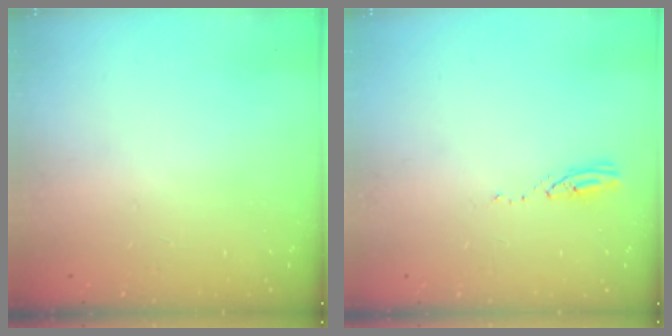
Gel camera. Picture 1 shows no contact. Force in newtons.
{"total": 3.2, "press": 3.2, "slide": 0.2}